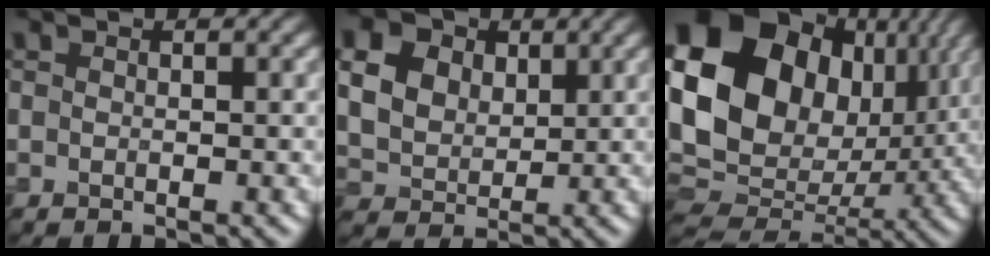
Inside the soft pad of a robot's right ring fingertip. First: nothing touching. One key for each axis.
{"total": 12.5, "fx": 5.3, "fy": 9.4, "fz": 6.3, "tx": -0.168, "ty": 0.024, "tz": 0.092}
{"total": 20.5, "fx": 4.4, "fy": 15.9, "fz": 12.1, "tx": -0.256, "ty": 0.009, "tz": 0.082}